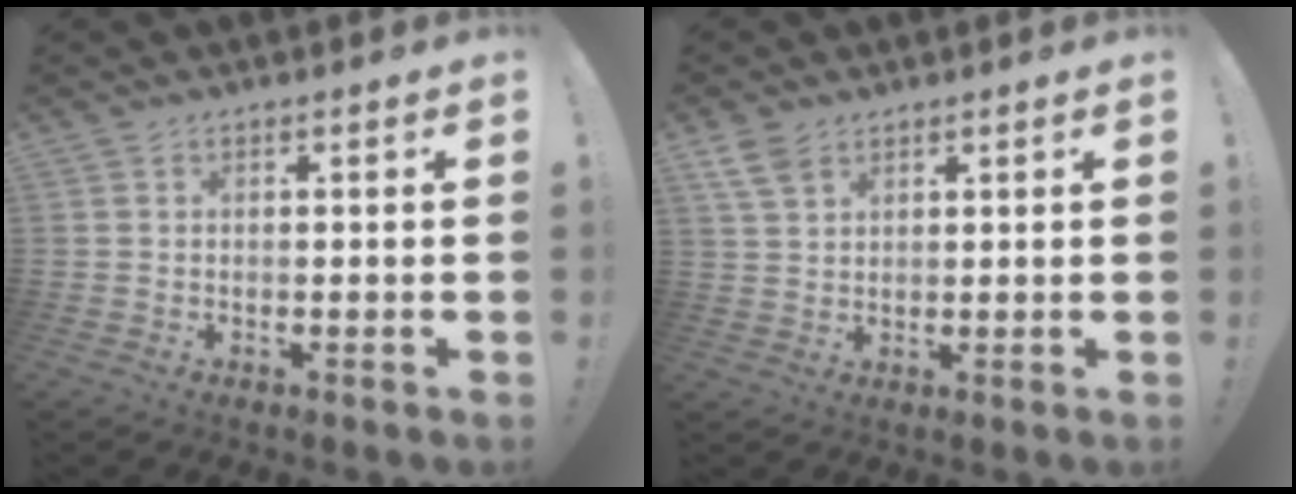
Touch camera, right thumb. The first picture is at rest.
{"total": 5.7, "force": [3.7, 3.2, 2.9], "torque": [-0.052, -0.012, 0.073]}